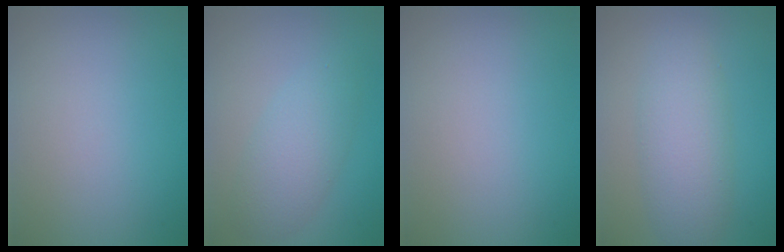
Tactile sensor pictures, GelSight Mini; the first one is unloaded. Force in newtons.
{"total": 3.9, "press": 3.9, "slide": 0.1}
{"total": 0.0}
{"total": 4.8, "press": 4.8, "slide": 0.3}